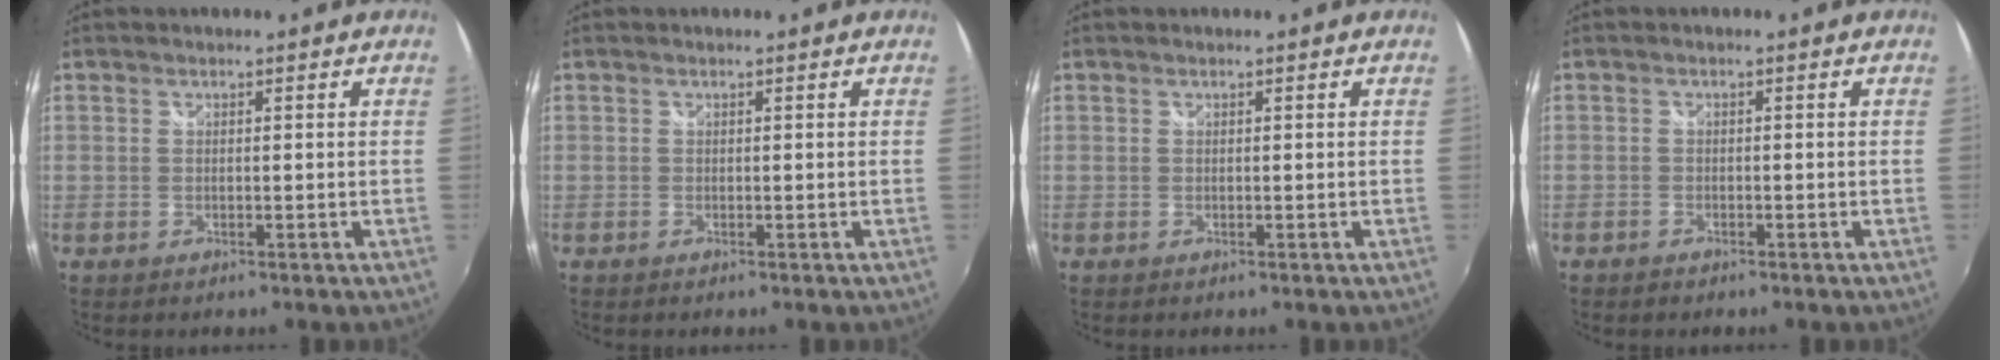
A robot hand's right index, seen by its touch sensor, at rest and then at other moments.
{"total": 0.0}
{"total": 0.0}
{"total": 1.5, "force": [-1.2, 0.8, 0.1], "torque": [-0.006, -0.001, -0.022]}